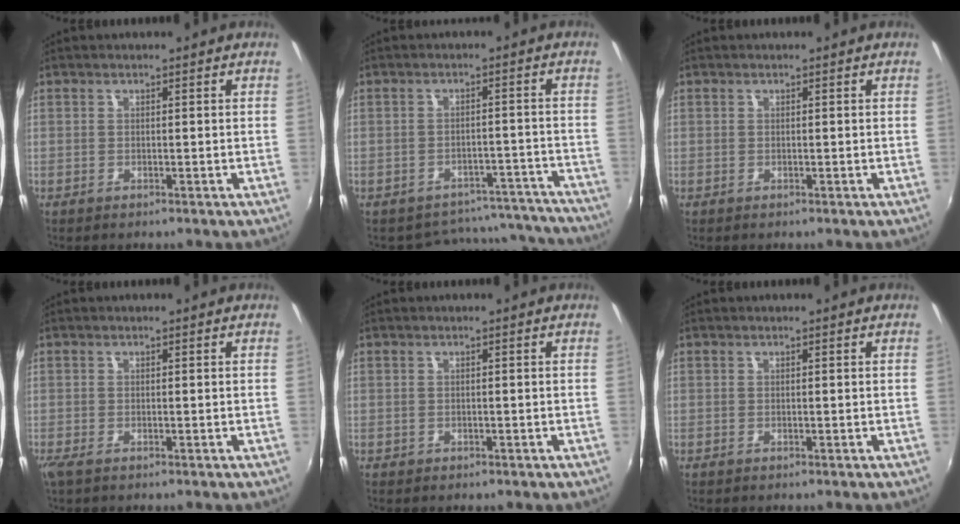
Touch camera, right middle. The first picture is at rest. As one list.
[{"total": 14.2, "force": [-13.1, 5.1, 1.7], "torque": [-0.029, 0.043, -0.149]}, {"total": 0.0}, {"total": 1.5, "force": [-0.9, 0.4, 1.2], "torque": [-0.025, -0.006, -0.018]}, {"total": 0.8, "force": [-0.4, 0.6, 0.2], "torque": [-0.003, -0.001, -0.002]}, {"total": 0.0}]